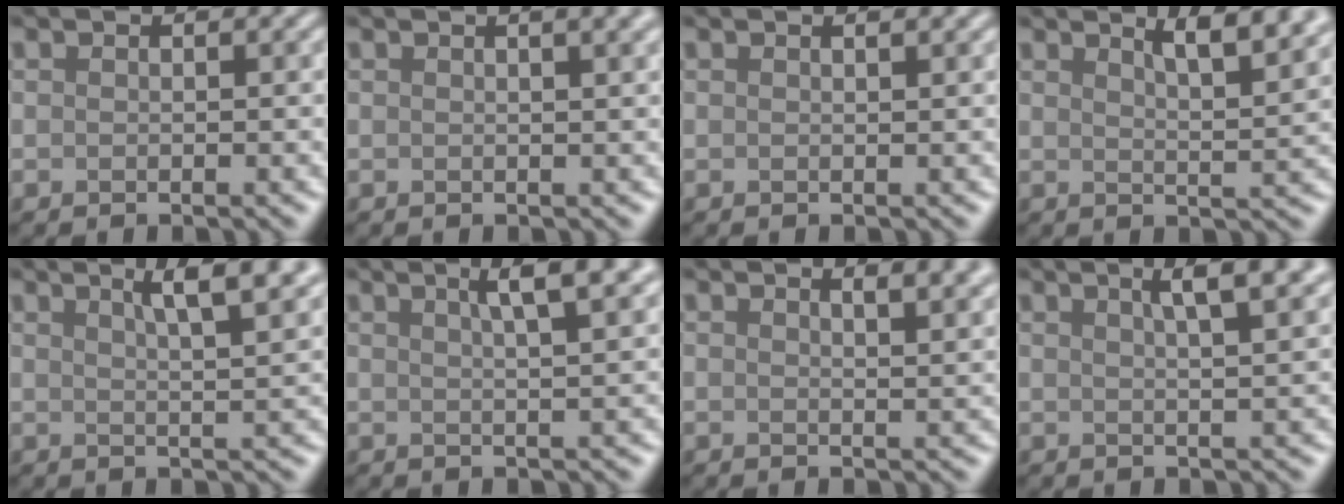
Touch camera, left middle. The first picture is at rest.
{"total": 5.2, "force": [2.6, 2.4, 3.7], "torque": [-0.013, 0.038, 0.006]}
{"total": 1.1, "force": [0.7, 0.4, 0.7], "torque": [-0.002, -0.002, 0.000]}
{"total": 5.7, "force": [3.8, 1.6, 4.0], "torque": [-0.029, 0.023, 0.038]}
{"total": 5.7, "force": [3.2, 1.3, 4.5], "torque": [-0.039, 0.020, 0.037]}
{"total": 4.6, "force": [2.4, 0.8, 3.8], "torque": [-0.037, 0.018, 0.031]}
{"total": 5.3, "force": [3.3, 2.1, 3.6], "torque": [-0.012, 0.034, 0.020]}
{"total": 5.0, "force": [2.8, 1.2, 4.0], "torque": [-0.033, 0.024, 0.022]}